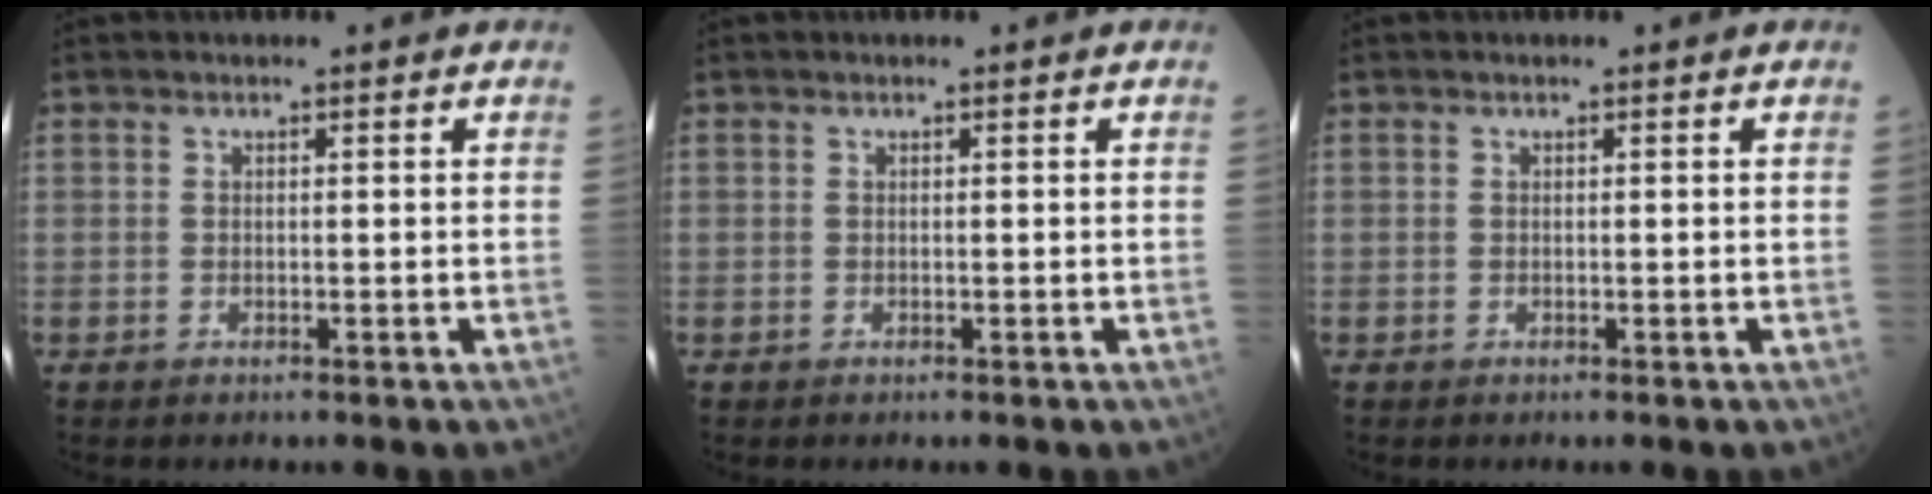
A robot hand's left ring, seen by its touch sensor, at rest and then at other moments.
{"total": 0.0}
{"total": 0.0}